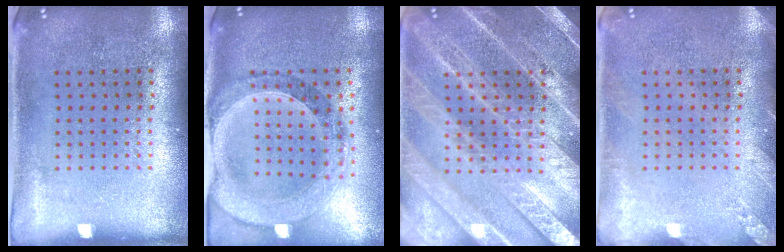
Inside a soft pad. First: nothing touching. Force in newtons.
{"total": 1.4, "press": 1.4, "slide": 0.3}
{"total": 6.0, "press": 6.0, "slide": 0.7}
{"total": 1.4, "press": 1.4, "slide": 0.2}